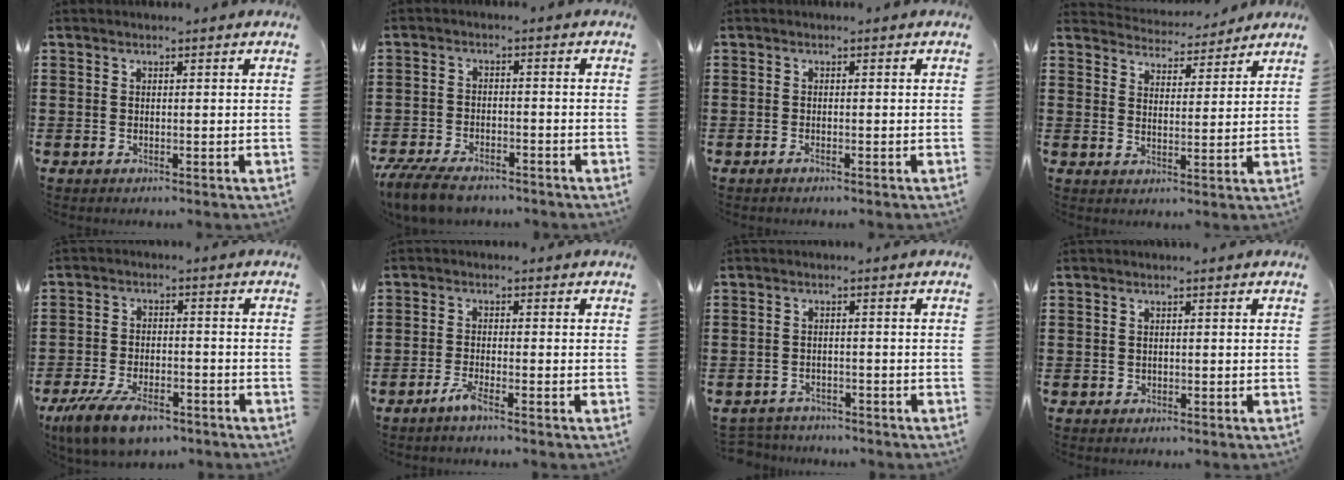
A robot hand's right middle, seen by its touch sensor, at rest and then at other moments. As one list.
[{"total": 5.5, "force": [-4.8, 1.6, 2.1], "torque": [-0.052, 0.000, -0.096]}, {"total": 0.6, "force": [-0.4, -0.1, 0.4], "torque": [-0.009, -0.004, -0.007]}, {"total": 4.0, "force": [3.9, 0.8, -0.4], "torque": [-0.011, -0.027, 0.068]}, {"total": 7.6, "force": [-5.6, 2.8, 4.4], "torque": [-0.094, 0.002, -0.105]}, {"total": 2.5, "force": [-1.8, 0.0, 1.8], "torque": [-0.045, -0.005, -0.037]}, {"total": 2.4, "force": [-2.3, 0.6, -0.2], "torque": [-0.004, 0.001, -0.052]}, {"total": 0.0}]